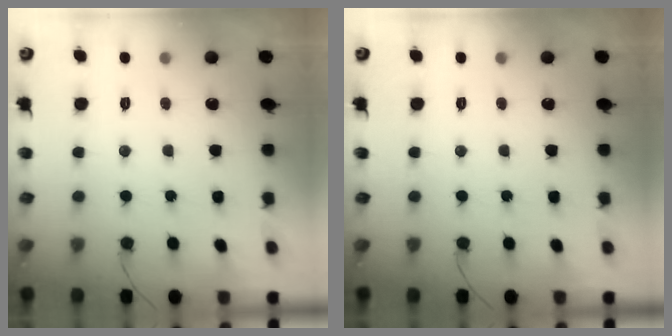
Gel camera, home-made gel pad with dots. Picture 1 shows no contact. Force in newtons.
{"total": 0.0}